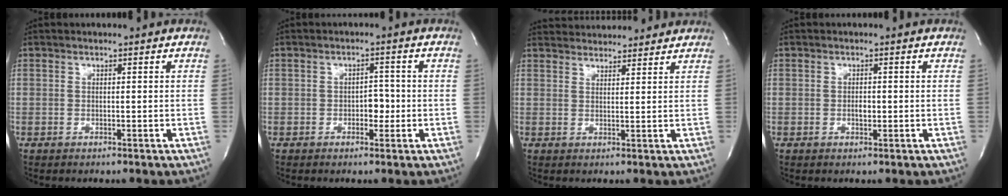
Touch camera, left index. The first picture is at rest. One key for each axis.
{"total": 2.6, "fx": -0.7, "fy": 1.6, "fz": 1.9, "tx": -0.022, "ty": 0.006, "tz": -0.010}
{"total": 11.3, "fx": 10.8, "fy": 2.4, "fz": 2.7, "tx": -0.038, "ty": 0.034, "tz": 0.149}
{"total": 1.2, "fx": -0.3, "fy": 0.6, "fz": 1.0, "tx": -0.019, "ty": 0.000, "tz": -0.004}